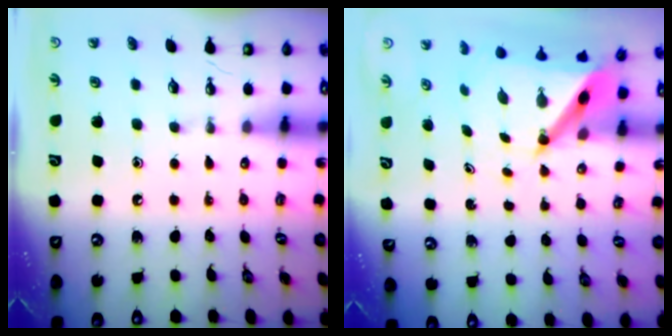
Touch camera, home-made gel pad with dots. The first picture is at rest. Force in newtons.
{"total": 5.9, "press": 5.9, "slide": 0.5}